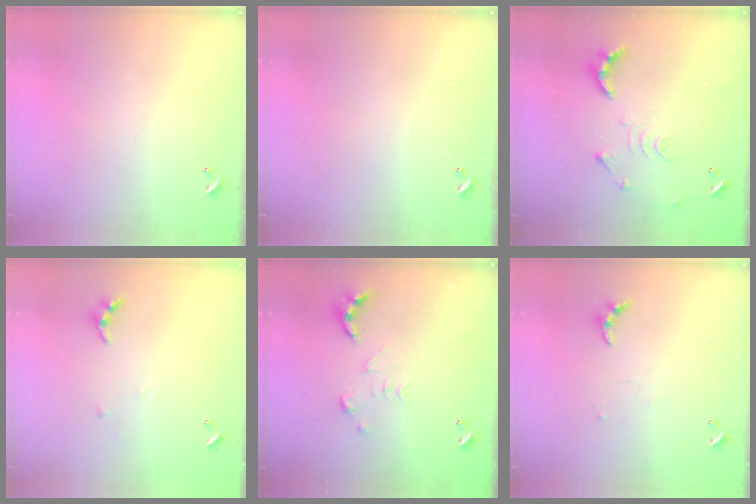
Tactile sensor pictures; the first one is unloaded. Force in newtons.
{"total": 0.0}
{"total": 12.0, "press": 11.9, "slide": 1.3}
{"total": 4.6, "press": 4.5, "slide": 0.5}
{"total": 0.0}
{"total": 7.0, "press": 7.0, "slide": 0.4}